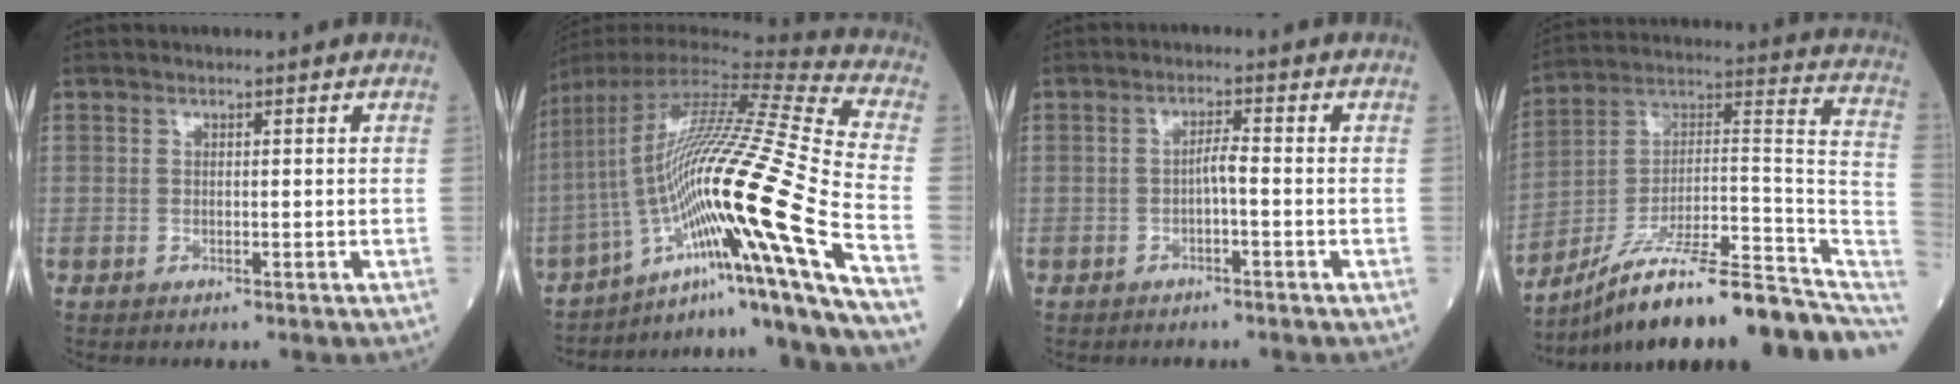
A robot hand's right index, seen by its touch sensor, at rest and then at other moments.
{"total": 29.3, "force": [-10.8, -1.7, 27.2], "torque": [-0.429, -0.014, -0.190]}
{"total": 2.0, "force": [-0.7, 0.1, 1.8], "torque": [-0.030, 0.003, -0.015]}
{"total": 24.8, "force": [-19.5, 3.8, 14.8], "torque": [-0.148, 0.032, -0.302]}